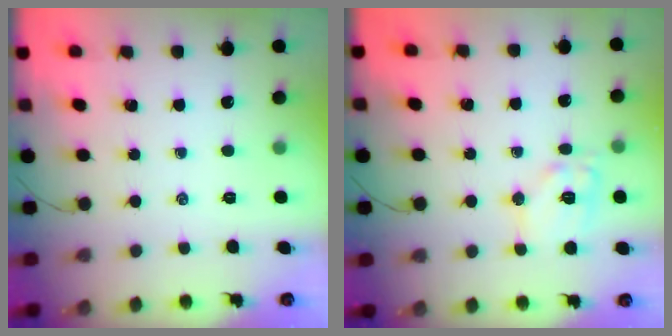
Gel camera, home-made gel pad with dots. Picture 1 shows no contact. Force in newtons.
{"total": 10.6, "press": 10.6, "slide": 0.7}